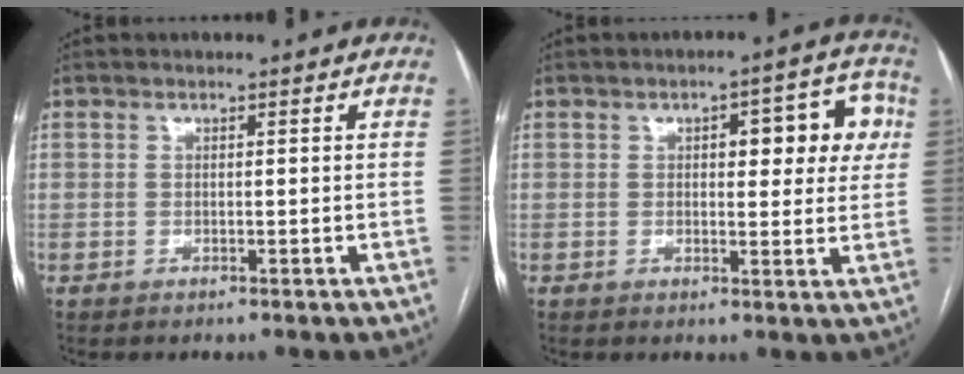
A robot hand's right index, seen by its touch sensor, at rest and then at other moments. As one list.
[{"total": 8.6, "force": [2.2, 3.3, 7.6], "torque": [-0.080, 0.024, 0.025]}]